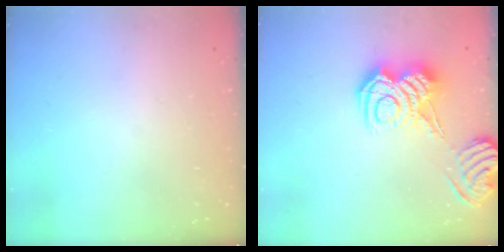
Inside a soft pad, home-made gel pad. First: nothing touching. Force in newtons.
{"total": 9.6, "press": 9.5, "slide": 1.1}